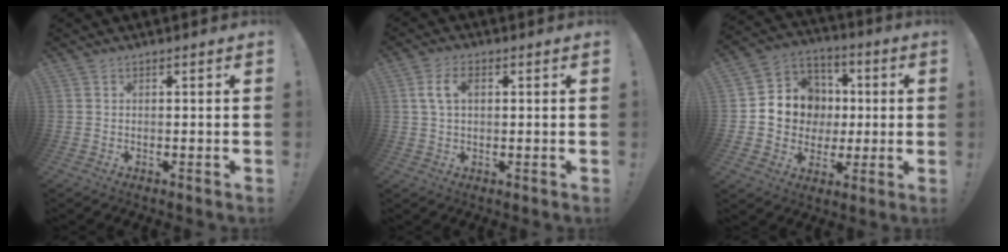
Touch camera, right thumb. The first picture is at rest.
{"total": 6.3, "force": [1.4, 3.8, 4.9], "torque": [-0.097, 0.008, 0.026]}
{"total": 12.1, "force": [0.1, 11.6, 3.6], "torque": [-0.041, 0.006, 0.022]}